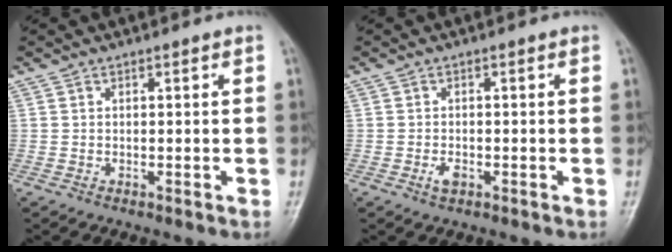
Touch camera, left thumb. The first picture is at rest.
{"total": 2.0, "force": [-0.9, 1.1, 1.5], "torque": [-0.026, 0.002, -0.016]}